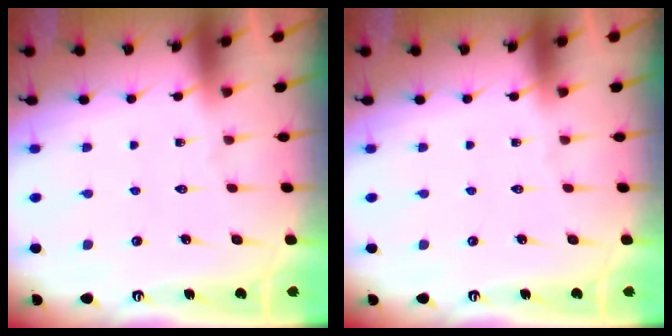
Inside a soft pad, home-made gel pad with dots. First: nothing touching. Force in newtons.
{"total": 0.0}